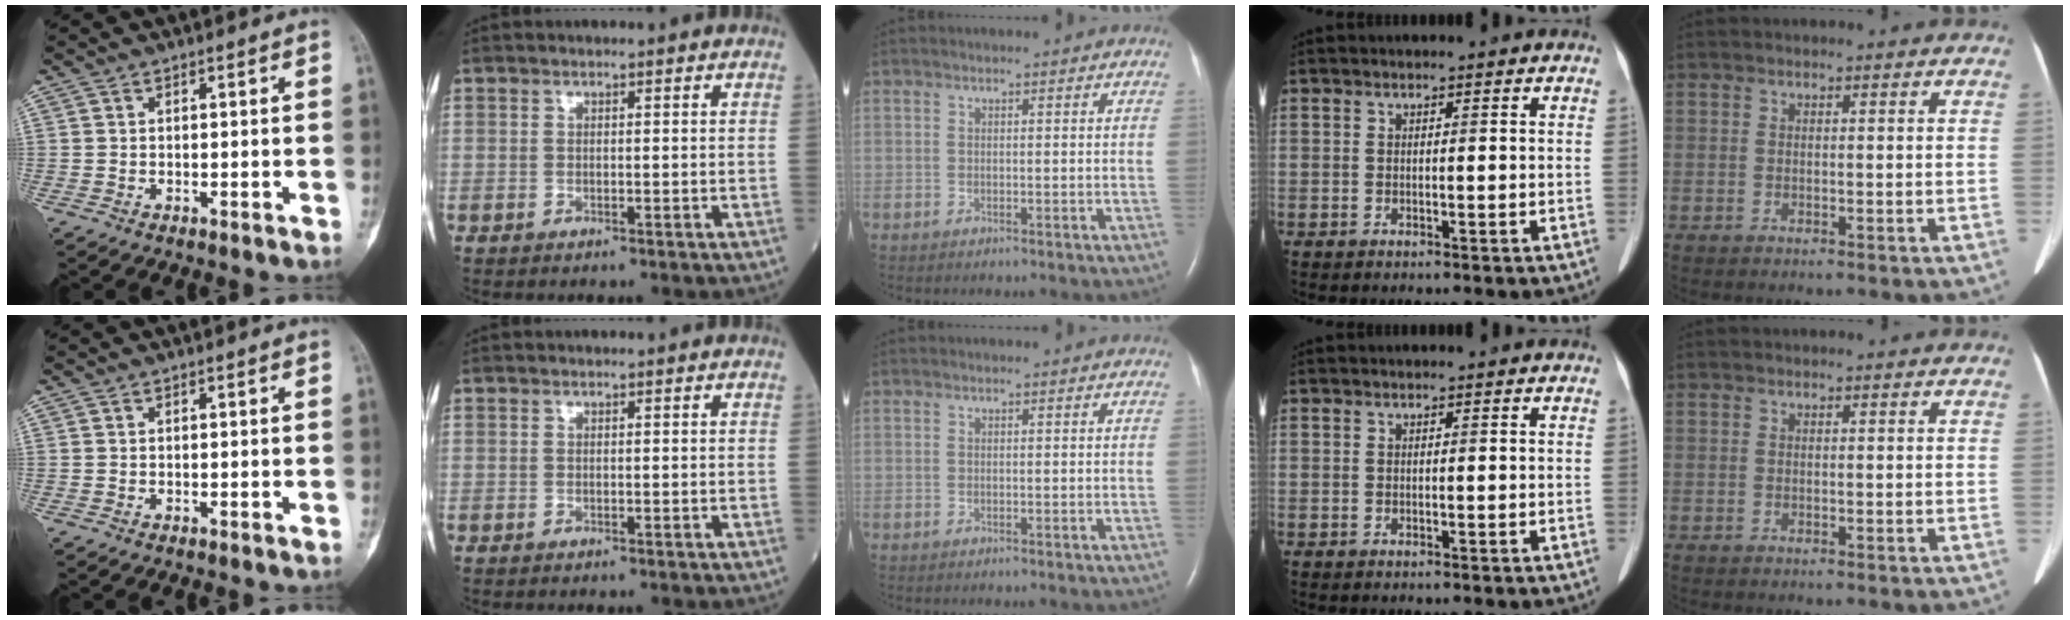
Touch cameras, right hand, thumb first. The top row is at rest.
{}